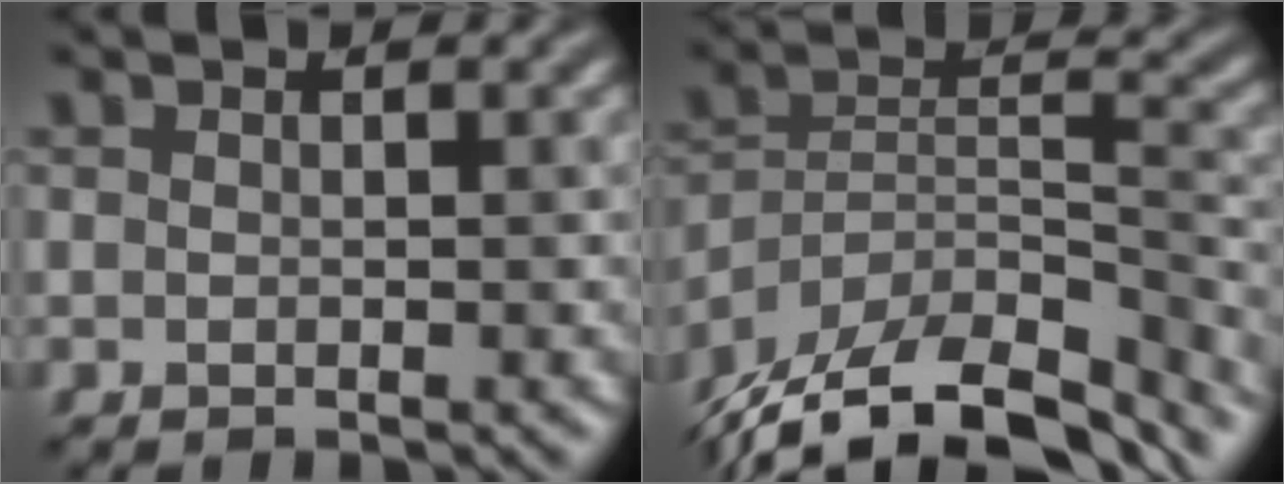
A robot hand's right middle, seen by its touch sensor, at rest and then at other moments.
{"total": 14.8, "force": [-12.5, 4.7, 6.3], "torque": [-0.117, 0.005, -0.190]}